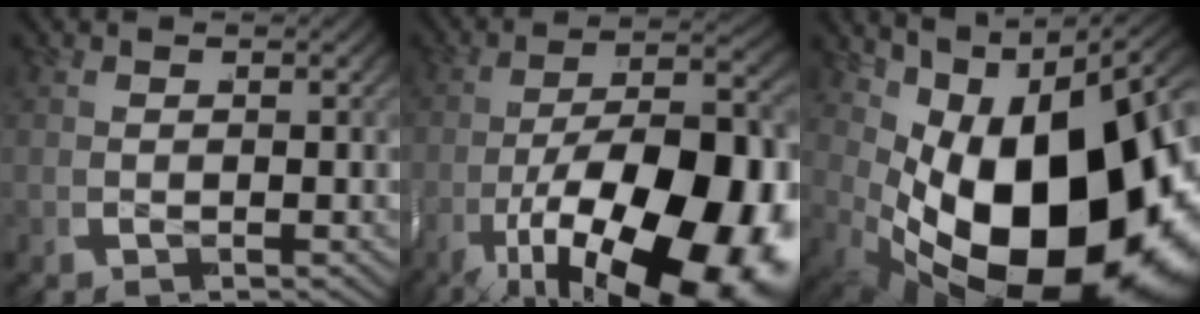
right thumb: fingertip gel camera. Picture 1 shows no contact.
{"total": 22.9, "force": [-6.2, 13.6, 17.3], "torque": [-0.310, -0.082, -0.054]}
{"total": 25.2, "force": [-3.1, 15.5, 19.6], "torque": [-0.333, -0.055, -0.012]}